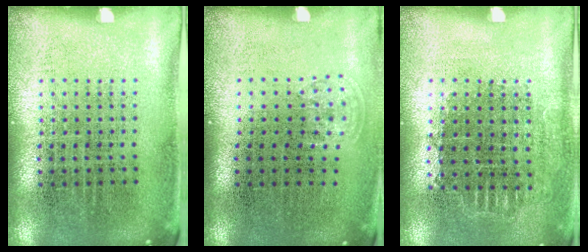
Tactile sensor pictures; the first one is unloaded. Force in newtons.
{"total": 0.8, "press": 0.6, "slide": 0.5}
{"total": 0.7, "press": 0.7, "slide": 0.1}